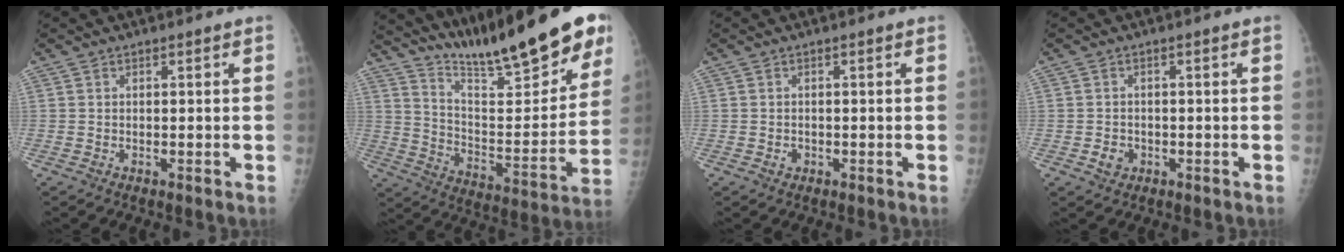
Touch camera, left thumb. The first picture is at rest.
{"total": 24.4, "force": [18.9, 4.4, 14.8], "torque": [-0.198, -0.099, 0.300]}
{"total": 0.8, "force": [-0.3, 0.7, 0.3], "torque": [-0.002, 0.002, -0.002]}
{"total": 2.1, "force": [-0.7, 1.8, 0.9], "torque": [-0.009, 0.003, -0.007]}